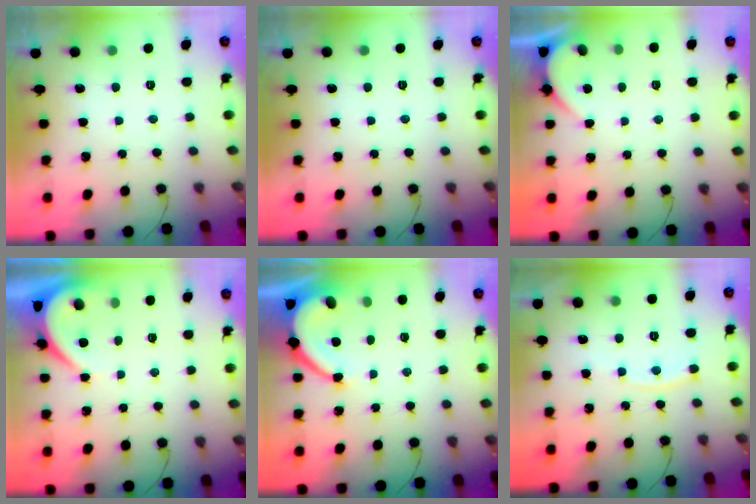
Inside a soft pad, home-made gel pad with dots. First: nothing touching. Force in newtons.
{"total": 0.0}
{"total": 2.7, "press": 2.7, "slide": 0.3}
{"total": 3.9, "press": 3.8, "slide": 0.6}
{"total": 6.8, "press": 6.8, "slide": 0.5}
{"total": 4.9, "press": 4.8, "slide": 0.5}